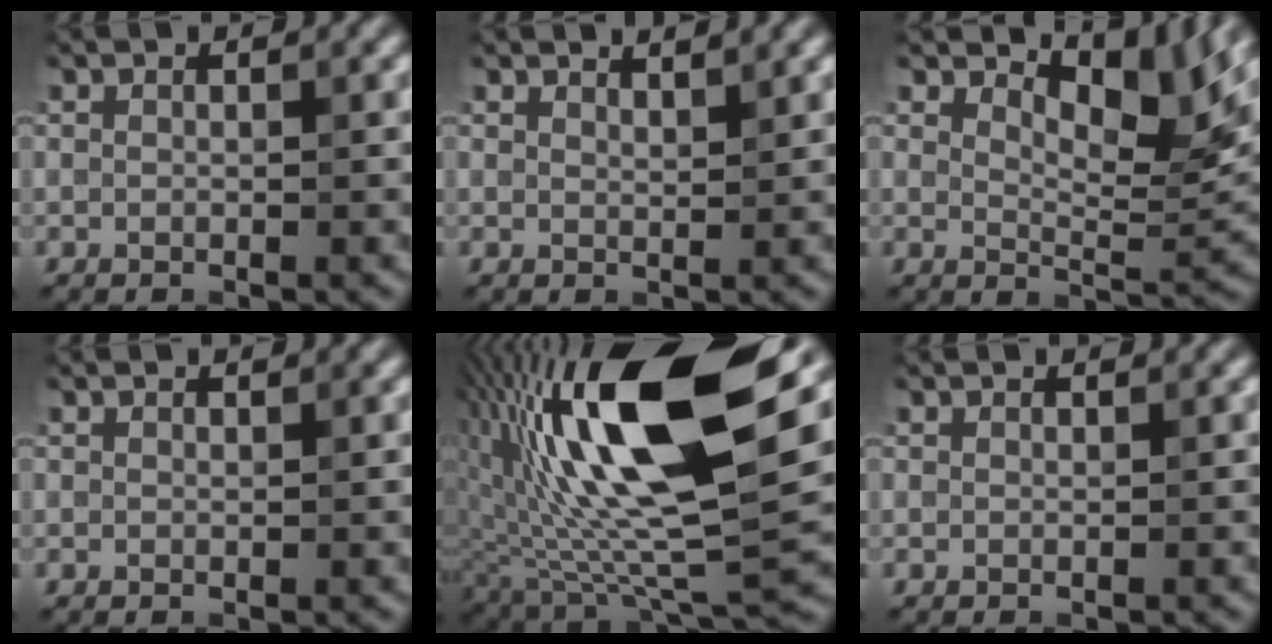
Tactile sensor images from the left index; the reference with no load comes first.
{"total": 1.8, "force": [1.7, 0.1, 0.4], "torque": [-0.001, 0.004, 0.021]}
{"total": 6.2, "force": [4.1, 2.0, 4.1], "torque": [-0.060, -0.001, 0.060]}
{"total": 0.0}
{"total": 17.6, "force": [5.2, 6.1, 15.7], "torque": [-0.286, 0.006, 0.084]}
{"total": 0.0}